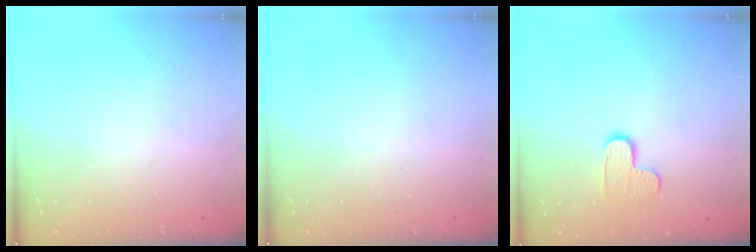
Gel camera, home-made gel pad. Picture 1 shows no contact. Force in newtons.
{"total": 0.0}
{"total": 7.0, "press": 7.0, "slide": 0.3}